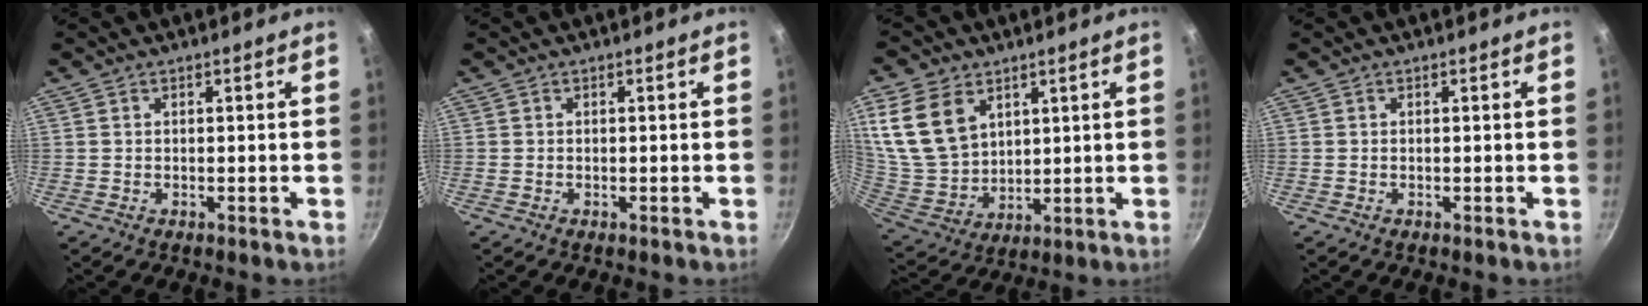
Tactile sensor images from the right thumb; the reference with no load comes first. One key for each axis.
{"total": 0.0}
{"total": 16.1, "fx": 6.9, "fy": 11.3, "fz": 9.1, "tx": -0.175, "ty": -0.030, "tz": 0.154}
{"total": 0.0}